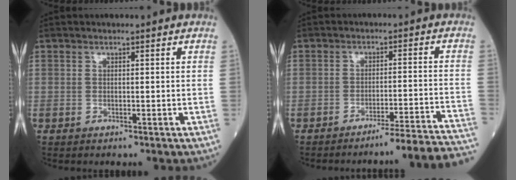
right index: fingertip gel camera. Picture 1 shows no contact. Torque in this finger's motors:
{"motor_torque": [-0.24, -0.07, 0.04, 0.02]}